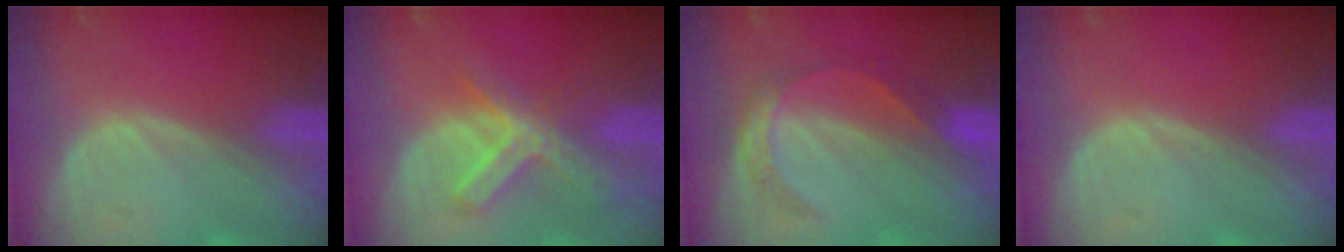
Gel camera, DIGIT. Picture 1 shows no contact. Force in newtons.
{"total": 7.0, "press": 6.1, "slide": 3.6}
{"total": 4.6, "press": 4.6, "slide": 0.2}
{"total": 0.0}